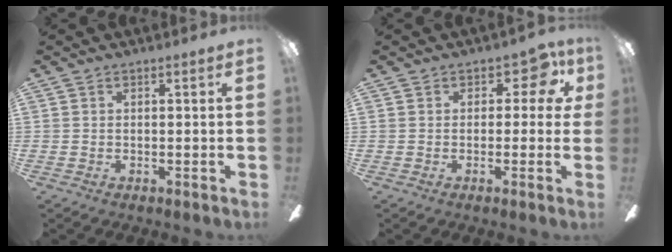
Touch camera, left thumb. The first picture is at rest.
{"total": 5.9, "force": [2.1, 3.9, 3.9], "torque": [-0.041, -0.010, 0.030]}